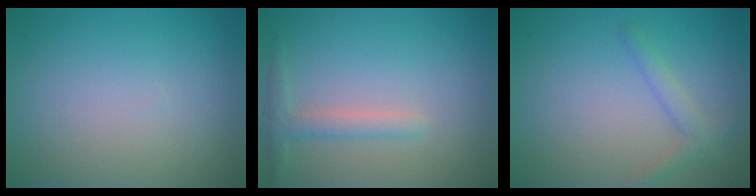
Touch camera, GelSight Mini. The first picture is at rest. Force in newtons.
{"total": 1.9, "press": 1.9, "slide": 0.1}
{"total": 1.8, "press": 1.7, "slide": 0.1}